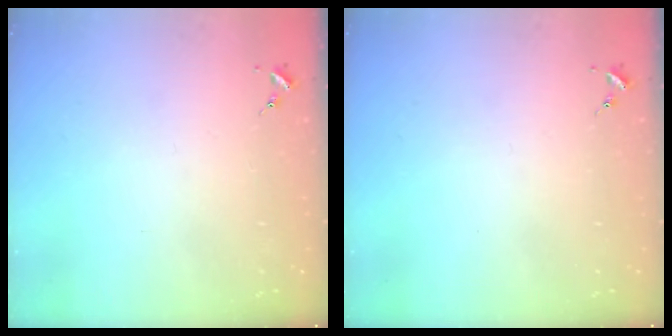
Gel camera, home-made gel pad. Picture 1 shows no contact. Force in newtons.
{"total": 0.0}